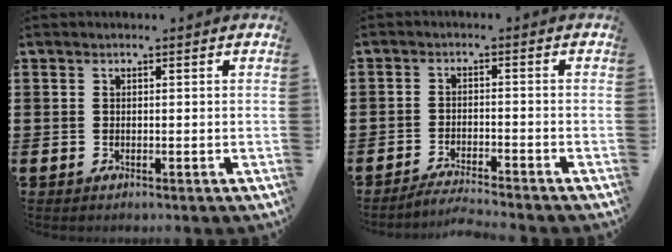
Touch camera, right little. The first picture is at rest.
{"total": 2.7, "force": [-2.6, -0.3, 0.6], "torque": [-0.010, 0.002, -0.052]}